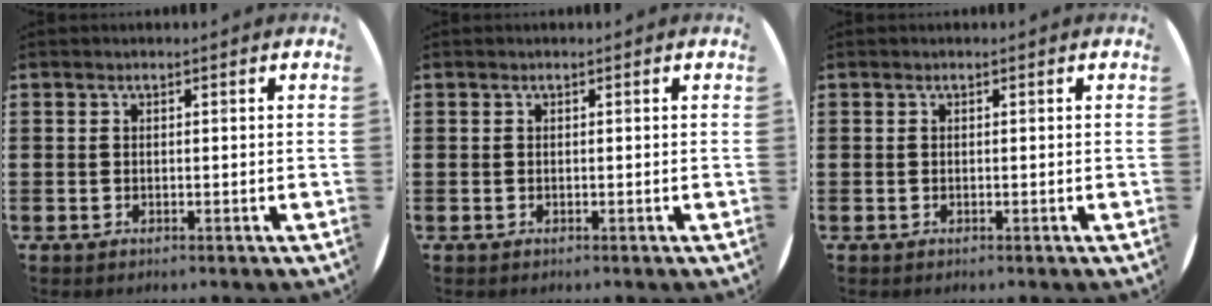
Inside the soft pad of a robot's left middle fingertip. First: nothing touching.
{"total": 0.0}
{"total": 0.0}